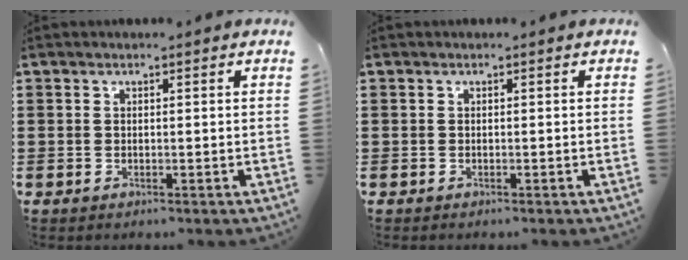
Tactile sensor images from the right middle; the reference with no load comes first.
{"total": 0.0}